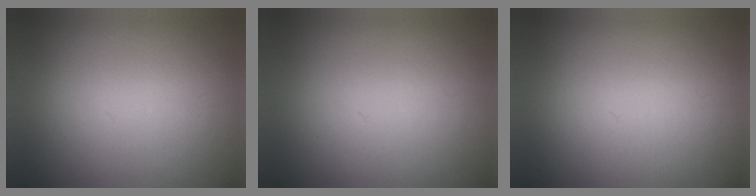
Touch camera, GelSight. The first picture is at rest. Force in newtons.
{"total": 1.0}
{"total": 1.0}